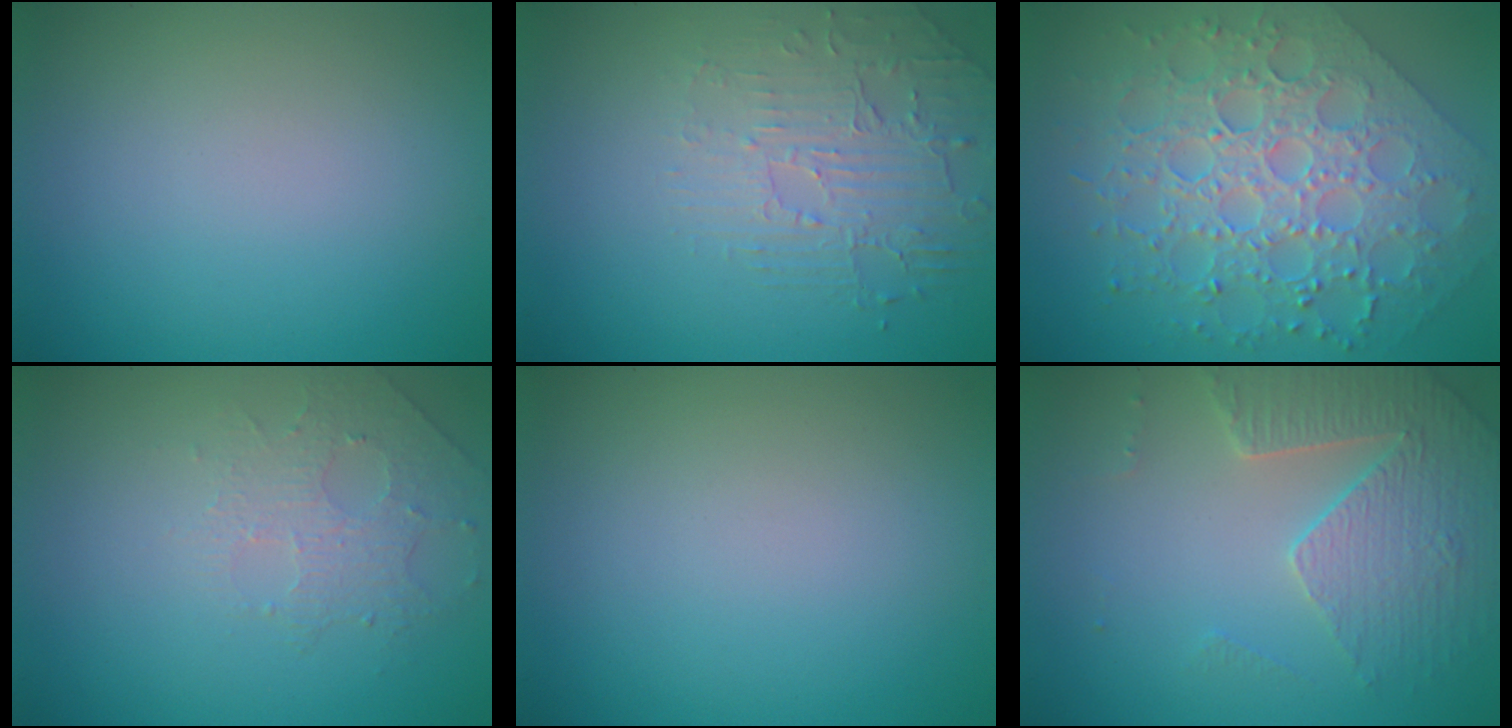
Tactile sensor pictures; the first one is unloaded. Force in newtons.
{"total": 2.2, "press": 1.7, "slide": 1.5}
{"total": 8.3, "press": 6.2, "slide": 5.5}
{"total": 1.6, "press": 1.2, "slide": 1.0}
{"total": 0.0}
{"total": 3.7, "press": 3.6, "slide": 0.8}